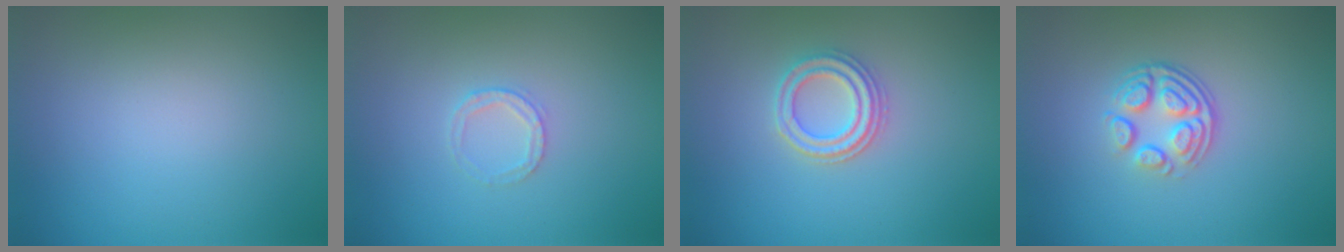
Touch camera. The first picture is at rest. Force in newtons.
{"total": 1.4, "press": 1.3, "slide": 0.2}
{"total": 2.7, "press": 2.6, "slide": 1.0}
{"total": 3.7, "press": 2.6, "slide": 2.6}